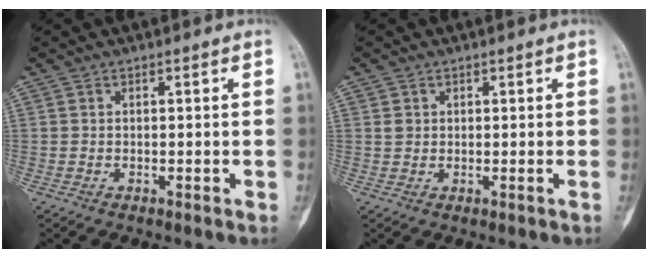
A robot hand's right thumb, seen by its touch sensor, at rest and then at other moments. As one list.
[{"total": 1.2, "force": [0.5, 1.1, 0.3], "torque": [-0.002, 0.000, 0.010]}]